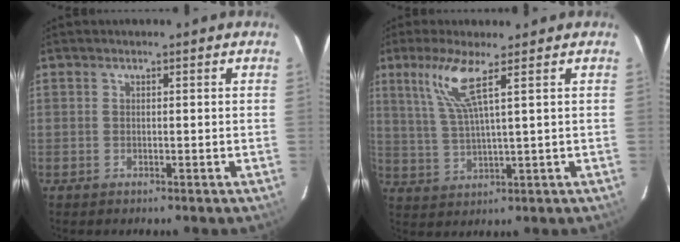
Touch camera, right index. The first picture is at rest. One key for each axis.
{"total": 7.3, "fx": 3.8, "fy": -0.1, "fz": 6.2, "tx": -0.131, "ty": -0.003, "tz": 0.084}